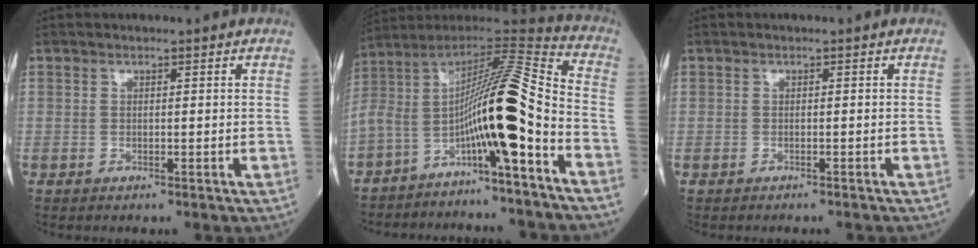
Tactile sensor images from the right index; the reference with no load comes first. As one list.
[{"total": 14.9, "force": [-6.5, -1.1, 13.3], "torque": [-0.216, 0.035, -0.118]}, {"total": 1.5, "force": [-1.4, 0.0, 0.5], "torque": [-0.009, 0.000, -0.018]}]